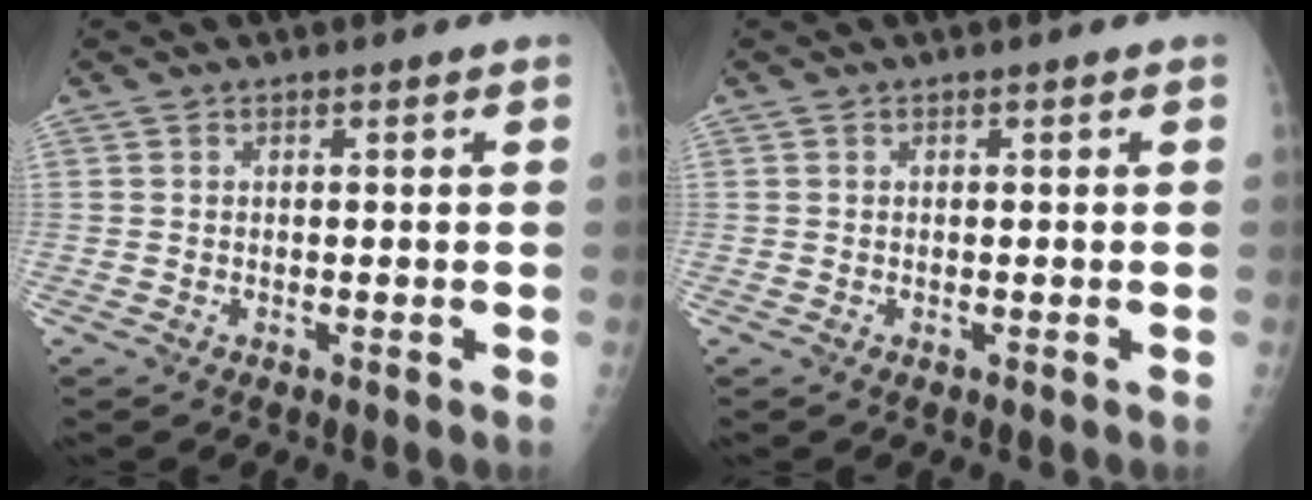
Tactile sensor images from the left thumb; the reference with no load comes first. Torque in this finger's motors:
{"motor_torque": [0.03, 0.03, -0.03, -0.01, 0.00]}